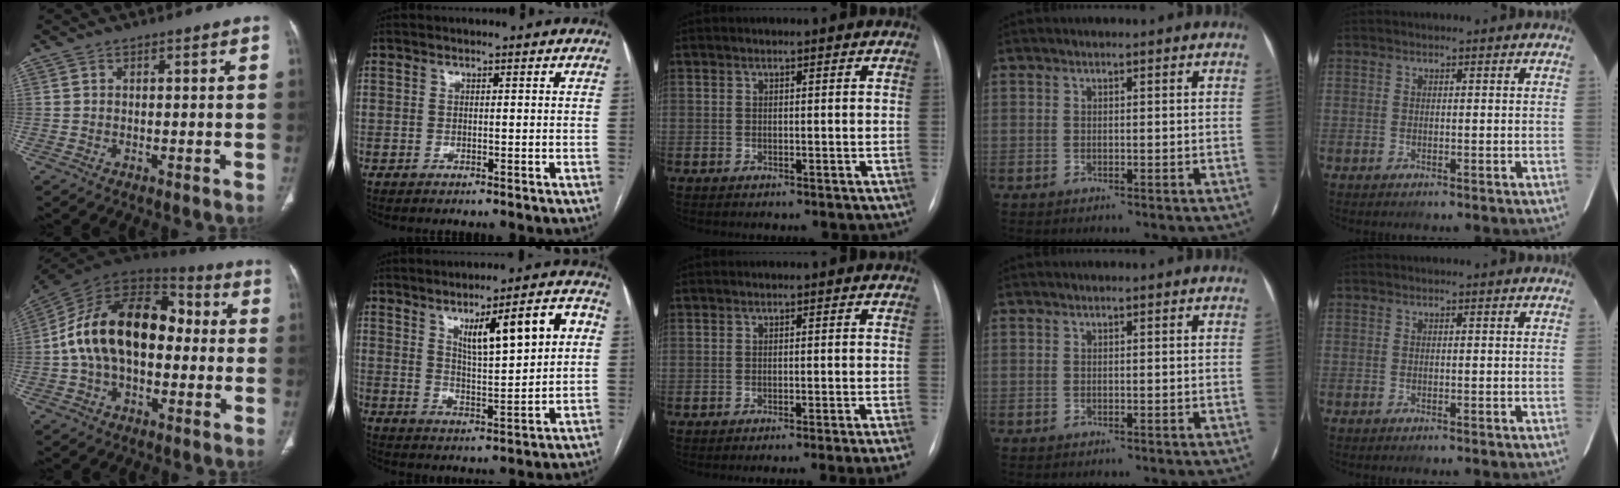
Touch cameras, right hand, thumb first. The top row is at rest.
{"thumb": {"total": 21.9, "force": [0.3, 13.6, 17.1], "torque": [-0.288, 0.045, -0.001]}, "index": {"total": 11.3, "force": [3.8, 1.9, 10.5], "torque": [-0.161, 0.011, 0.063]}, "middle": {"total": 9.4, "force": [-8.4, -2.6, 3.4], "torque": [-0.009, -0.021, -0.100]}}